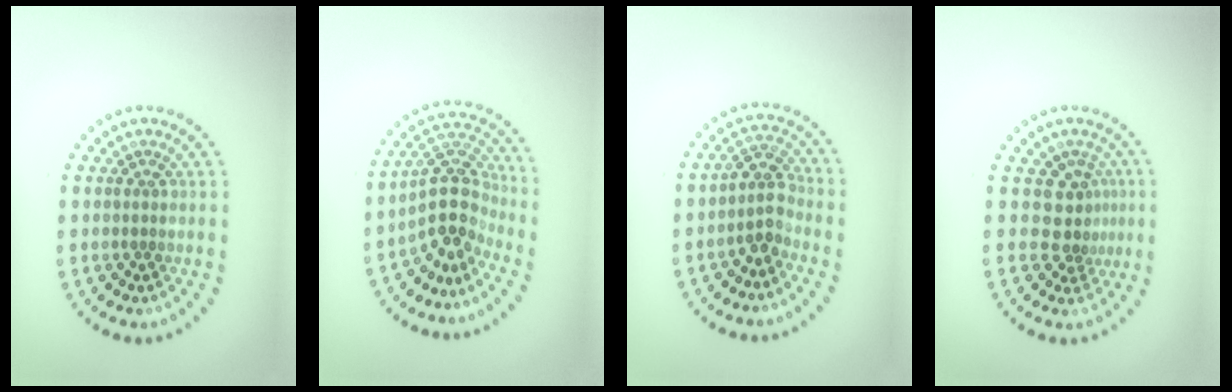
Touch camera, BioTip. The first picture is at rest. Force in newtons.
{"total": 4.2, "press": 3.6, "slide": 2.2}
{"total": 2.7, "press": 2.1, "slide": 1.6}
{"total": 2.9, "press": 2.0, "slide": 2.1}